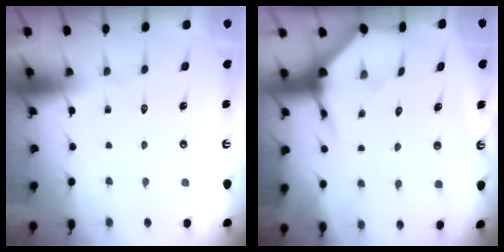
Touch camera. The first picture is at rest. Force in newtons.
{"total": 3.9, "press": 3.9, "slide": 0.5}